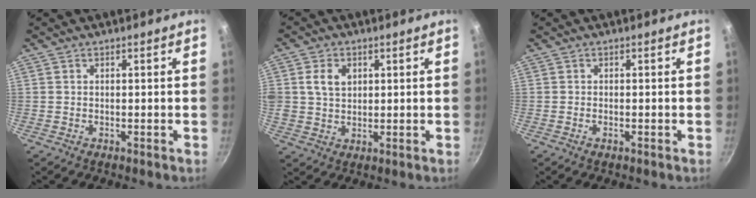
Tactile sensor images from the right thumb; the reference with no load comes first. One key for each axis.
{"total": 5.7, "fx": 1.7, "fy": 4.2, "fz": 3.4, "tx": -0.050, "ty": -0.003, "tz": 0.030}
{"total": 0.7, "fx": -0.3, "fy": 0.3, "fz": 0.5, "tx": -0.013, "ty": 0.002, "tz": -0.005}